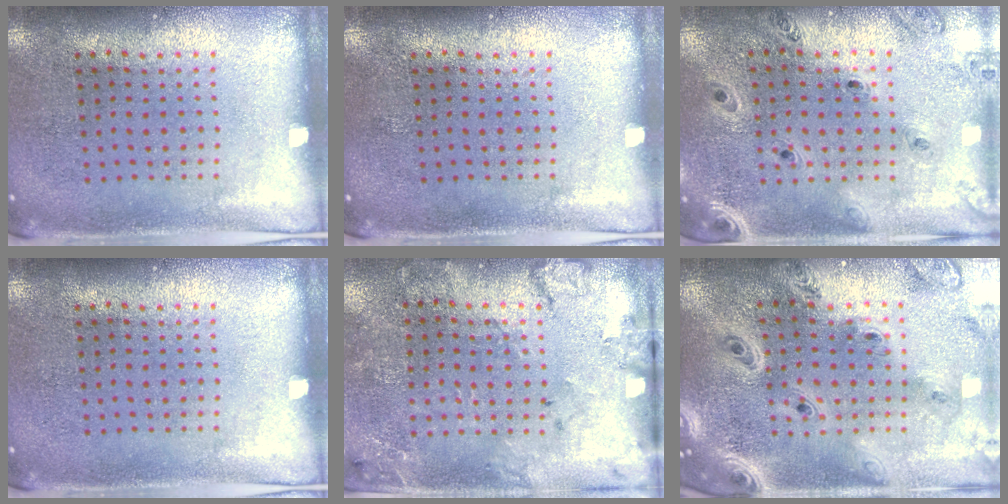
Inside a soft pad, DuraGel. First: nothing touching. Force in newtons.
{"total": 0.0}
{"total": 0.9, "press": 0.9, "slide": 0.1}
{"total": 0.0}
{"total": 1.7, "press": 1.6, "slide": 0.8}
{"total": 4.0, "press": 3.0, "slide": 2.6}